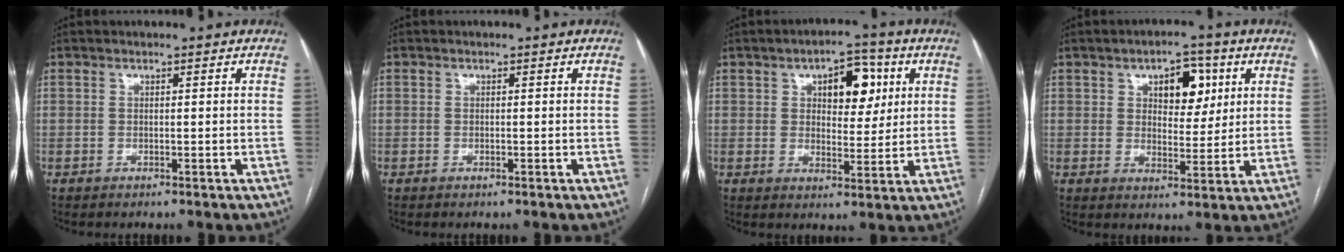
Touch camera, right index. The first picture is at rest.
{"total": 0.0}
{"total": 8.3, "force": [3.0, 4.2, 6.5], "torque": [-0.085, 0.018, 0.045]}
{"total": 7.4, "force": [2.9, 4.0, 5.6], "torque": [-0.075, 0.012, 0.046]}